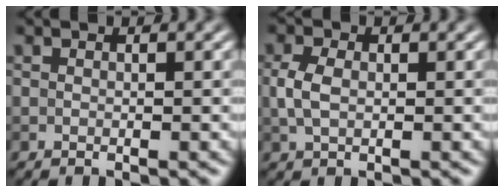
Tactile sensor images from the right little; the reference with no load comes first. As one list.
[{"total": 2.4, "force": [0.0, 1.5, 1.8], "torque": [-0.046, 0.002, -0.002]}]